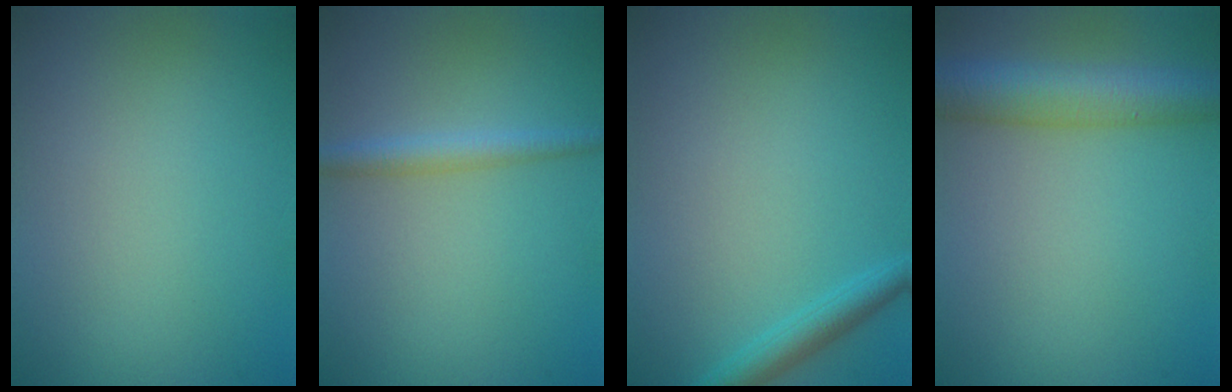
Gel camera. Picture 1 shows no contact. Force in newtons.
{"total": 2.0, "press": 2.0, "slide": 0.0}
{"total": 2.1, "press": 2.1, "slide": 0.1}
{"total": 5.9, "press": 5.9, "slide": 0.2}